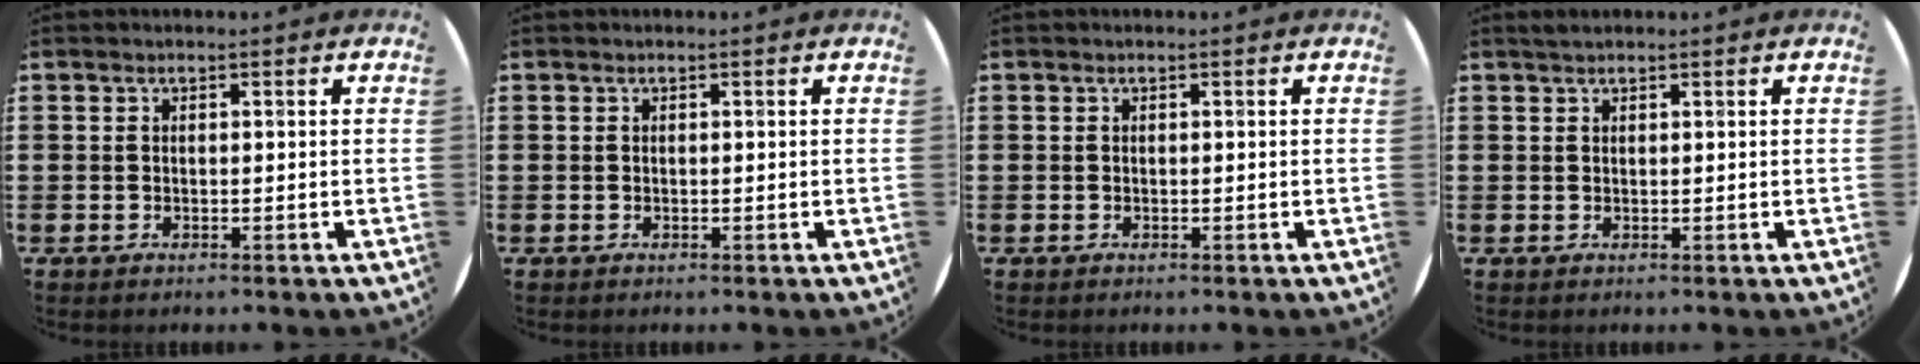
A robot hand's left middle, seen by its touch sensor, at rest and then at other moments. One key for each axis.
{"total": 0.0}
{"total": 0.0}
{"total": 0.7, "fx": 0.7, "fy": 0.0, "fz": 0.1, "tx": -0.003, "ty": 0.001, "tz": 0.014}